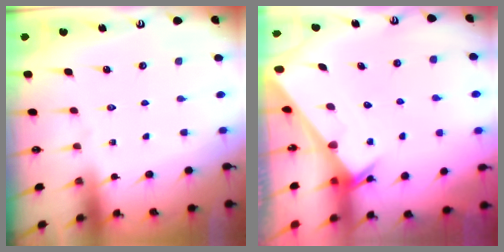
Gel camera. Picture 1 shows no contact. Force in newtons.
{"total": 3.5, "press": 3.4, "slide": 0.4}